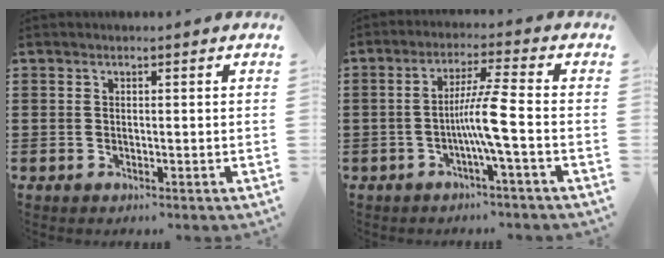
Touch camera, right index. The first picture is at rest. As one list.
[{"total": 6.6, "force": [-1.8, -0.6, 6.3], "torque": [-0.110, -0.003, -0.038]}]